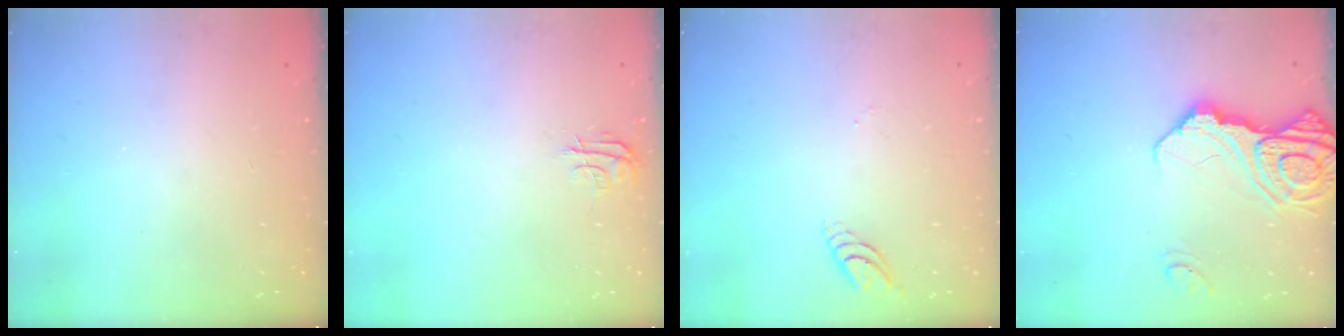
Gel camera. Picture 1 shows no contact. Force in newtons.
{"total": 4.8, "press": 4.8, "slide": 0.3}
{"total": 4.4, "press": 4.4, "slide": 0.1}
{"total": 16.8, "press": 16.7, "slide": 1.9}